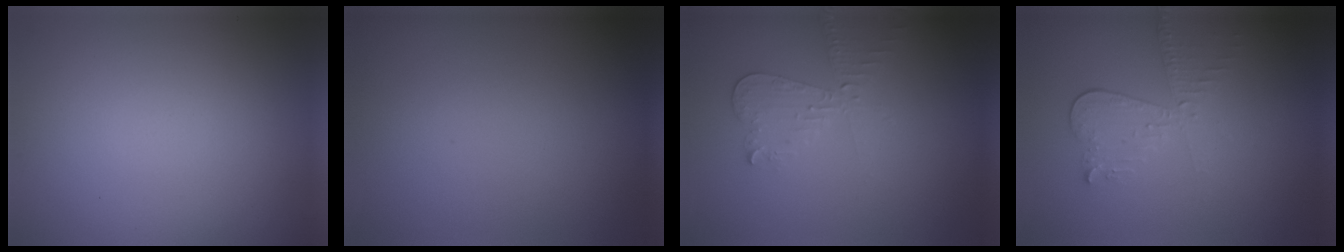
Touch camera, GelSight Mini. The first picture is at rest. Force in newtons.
{"total": 0.0}
{"total": 2.6, "press": 2.5, "slide": 0.6}
{"total": 3.0, "press": 2.7, "slide": 1.4}